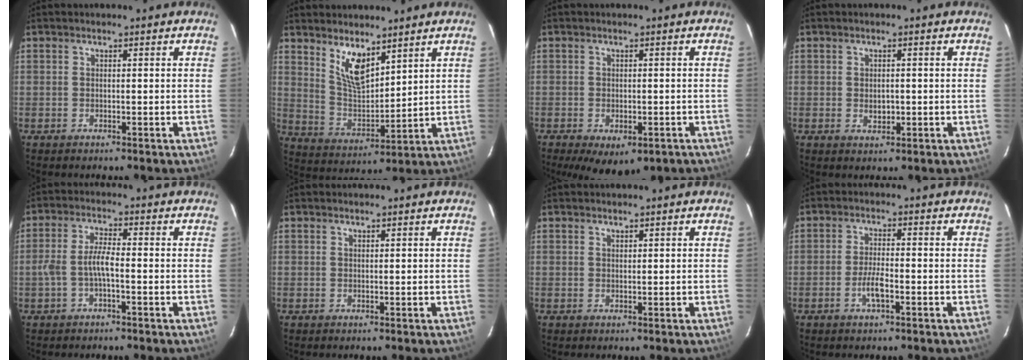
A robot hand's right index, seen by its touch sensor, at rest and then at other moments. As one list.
[{"total": 8.7, "force": [5.8, 3.4, 5.5], "torque": [-0.100, -0.006, 0.121]}, {"total": 9.0, "force": [-5.1, 4.7, 5.7], "torque": [-0.108, -0.027, -0.062]}, {"total": 2.3, "force": [-0.2, 1.6, 1.6], "torque": [-0.025, 0.001, -0.001]}, {"total": 4.4, "force": [-1.5, 1.0, 4.0], "torque": [-0.090, 0.010, -0.028]}, {"total": 0.0}, {"total": 0.6, "force": [0.5, 0.3, 0.1], "torque": [-0.002, 0.002, 0.010]}, {"total": 3.8, "force": [-1.8, 0.9, 3.3], "torque": [-0.069, 0.000, -0.033]}]